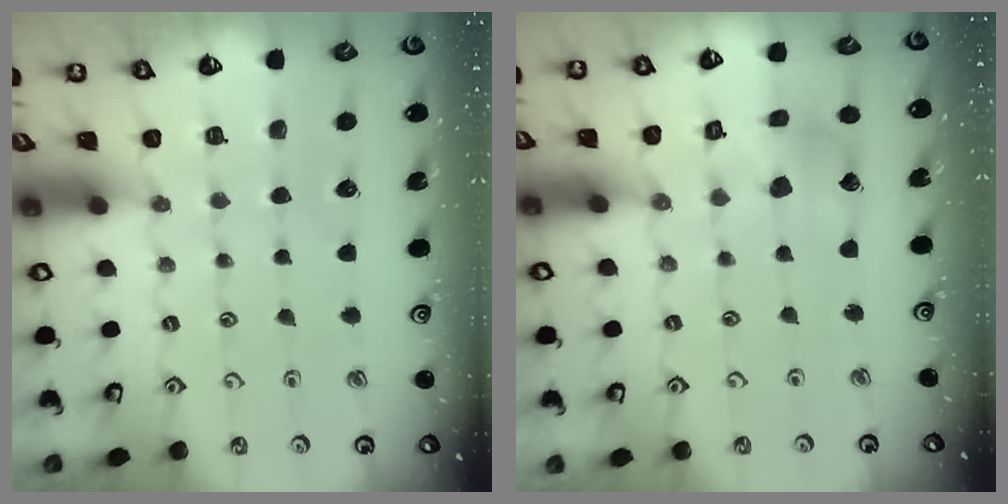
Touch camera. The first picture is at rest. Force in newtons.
{"total": 8.7, "press": 8.6, "slide": 1.1}